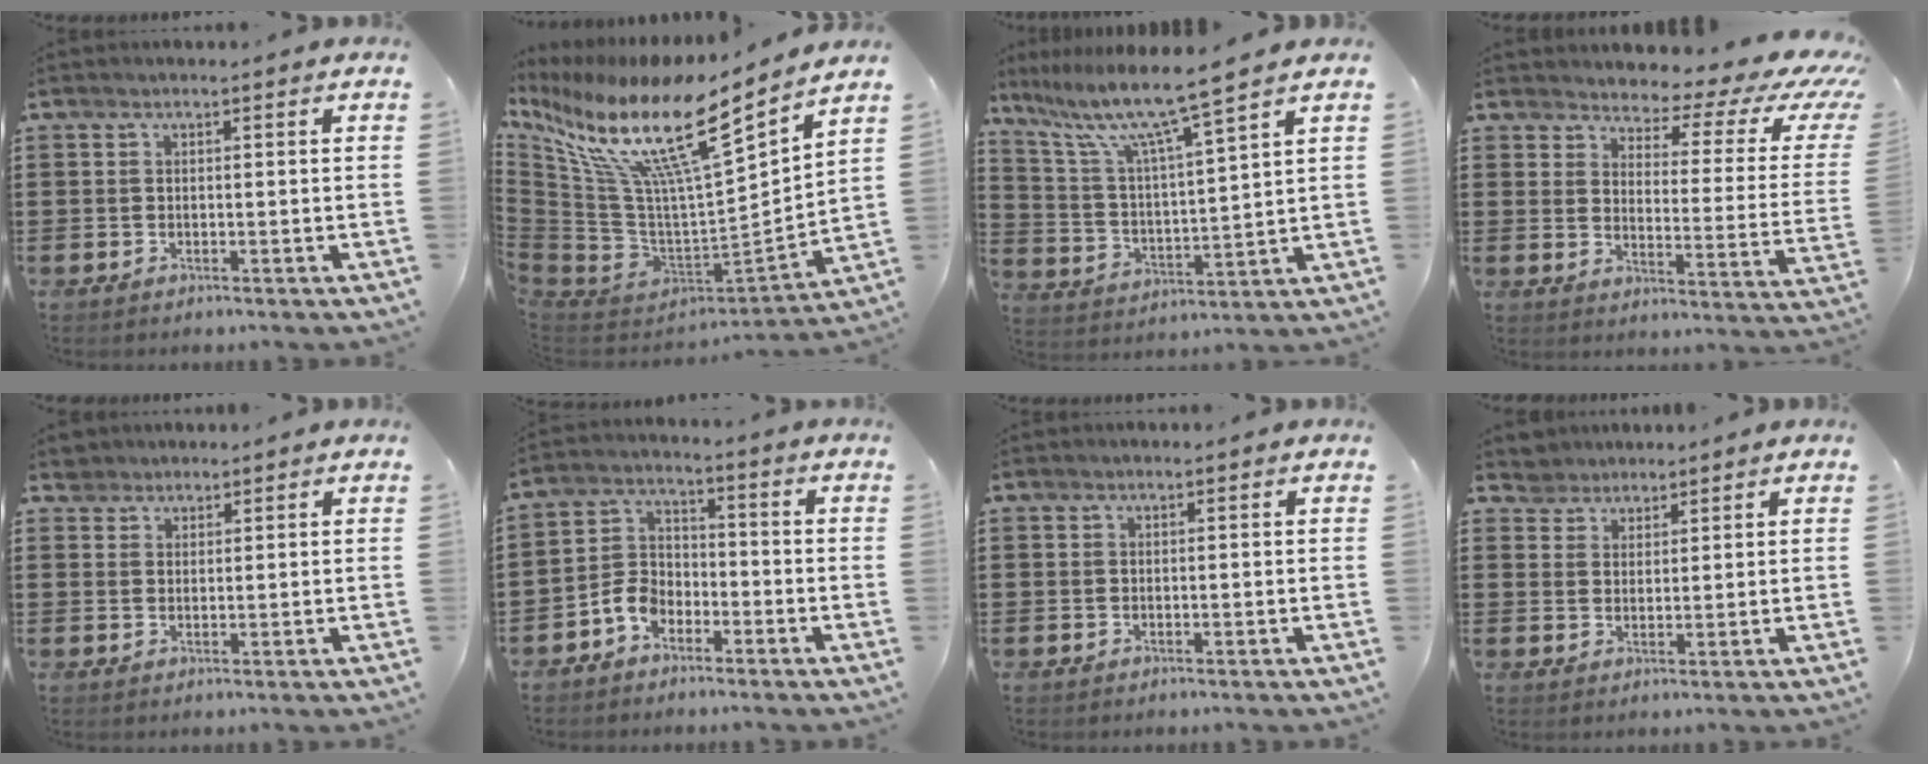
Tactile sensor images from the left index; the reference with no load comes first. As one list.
[{"total": 16.6, "force": [9.9, 4.0, 12.8], "torque": [-0.267, -0.066, 0.159]}, {"total": 9.4, "force": [7.8, -0.5, 5.2], "torque": [-0.133, -0.045, 0.126]}, {"total": 4.6, "force": [3.7, 1.5, 2.2], "torque": [-0.050, -0.032, 0.056]}, {"total": 2.2, "force": [1.9, 1.1, -0.1], "torque": [0.002, 0.003, 0.036]}, {"total": 5.2, "force": [-3.4, 3.3, 2.0], "torque": [-0.061, 0.009, -0.072]}, {"total": 0.0}, {"total": 2.9, "force": [2.5, 1.3, -0.6], "torque": [-0.002, 0.004, 0.049]}]